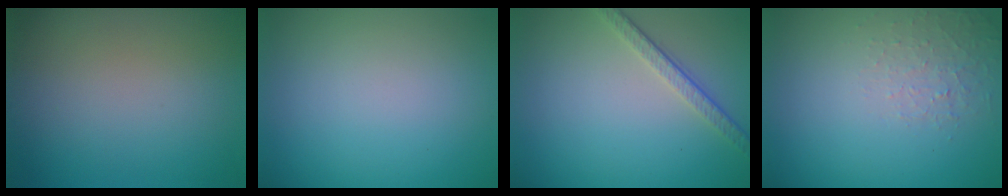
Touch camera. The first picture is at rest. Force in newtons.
{"total": 0.0}
{"total": 3.1, "press": 2.3, "slide": 2.1}
{"total": 1.3, "press": 0.4, "slide": 1.2}